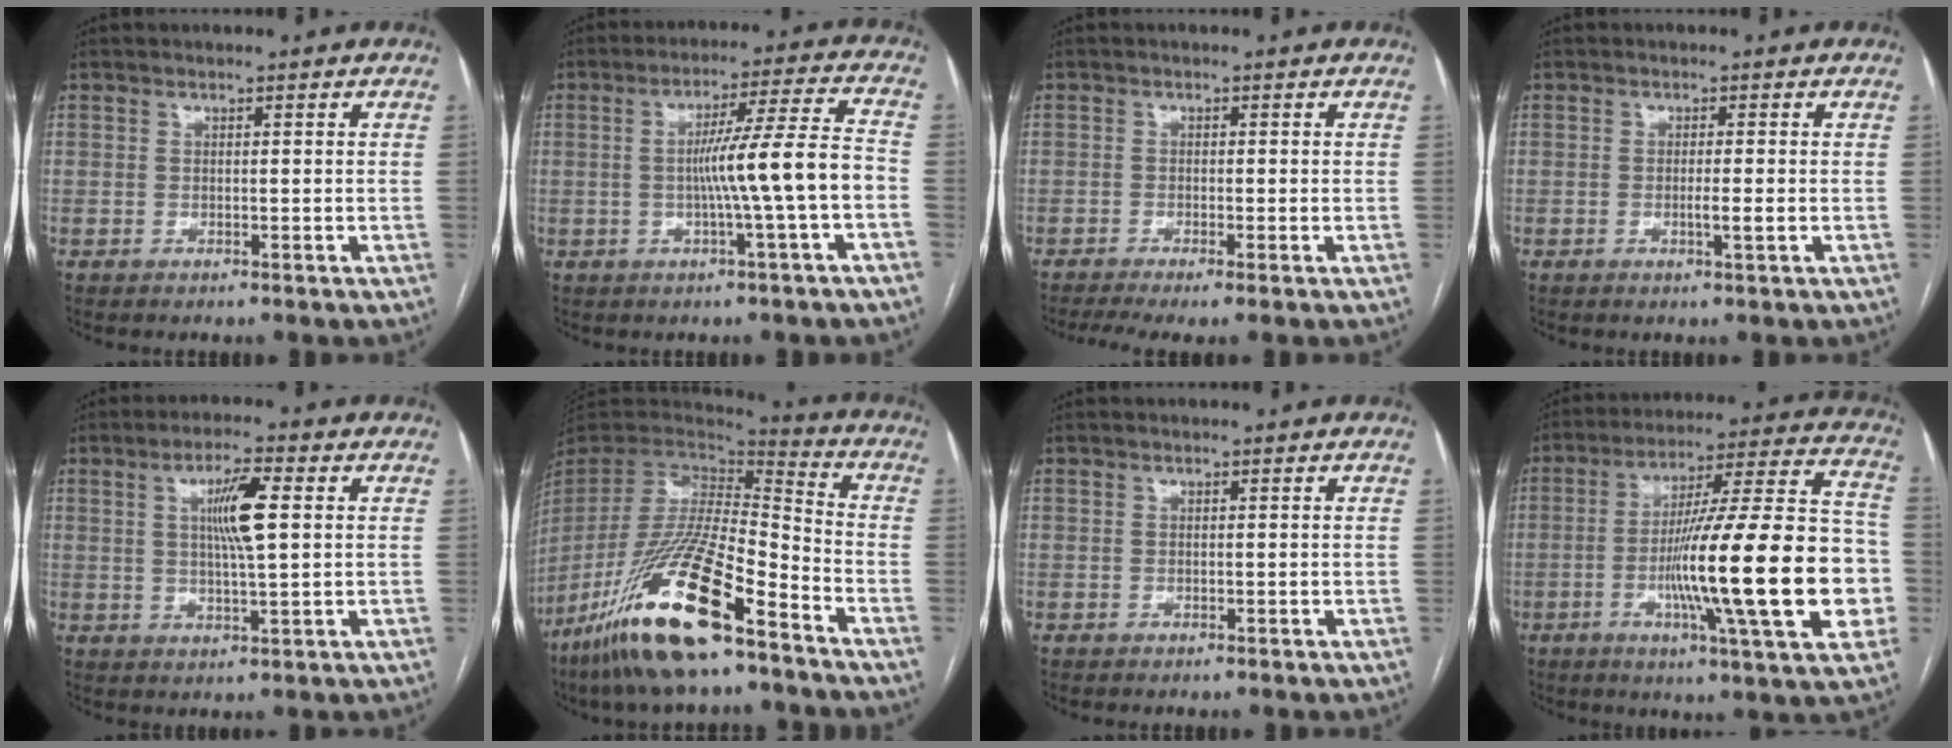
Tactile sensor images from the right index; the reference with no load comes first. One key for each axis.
{"total": 10.1, "fx": -2.0, "fy": -1.2, "fz": 9.8, "tx": -0.158, "ty": 0.013, "tz": -0.030}
{"total": 5.1, "fx": -3.7, "fy": 0.3, "fz": 3.6, "tx": -0.062, "ty": -0.011, "tz": -0.061}
{"total": 2.1, "fx": -0.4, "fy": -0.1, "fz": 2.1, "tx": -0.038, "ty": -0.005, "tz": -0.007}
{"total": 7.2, "fx": 1.7, "fy": 0.5, "fz": 7.0, "tx": -0.129, "ty": 0.002, "tz": 0.030}
{"total": 22.4, "fx": -14.2, "fy": 3.5, "fz": 17.0, "tx": -0.351, "ty": -0.055, "tz": -0.268}
{"total": 0.0}
{"total": 26.3, "fx": -5.4, "fy": 1.8, "fz": 25.6, "tx": -0.341, "ty": 0.005, "tz": -0.088}